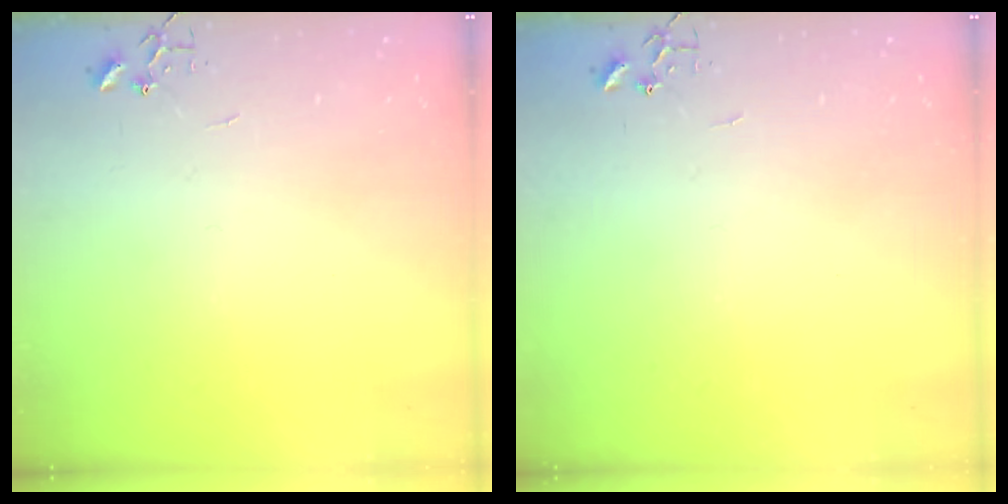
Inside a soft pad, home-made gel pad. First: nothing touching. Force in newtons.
{"total": 0.0}